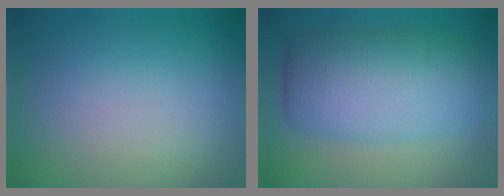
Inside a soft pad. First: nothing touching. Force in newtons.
{"total": 8.0, "press": 8.0, "slide": 0.1}